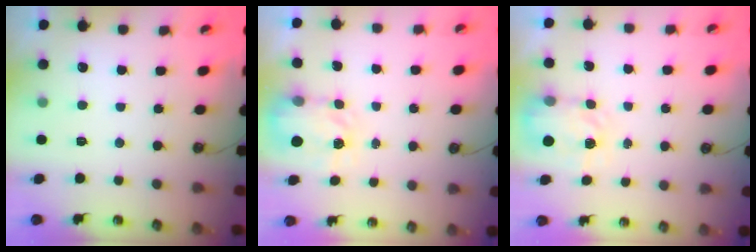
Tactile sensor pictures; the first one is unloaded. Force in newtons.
{"total": 3.5, "press": 3.4, "slide": 0.6}
{"total": 3.9, "press": 3.9, "slide": 0.7}